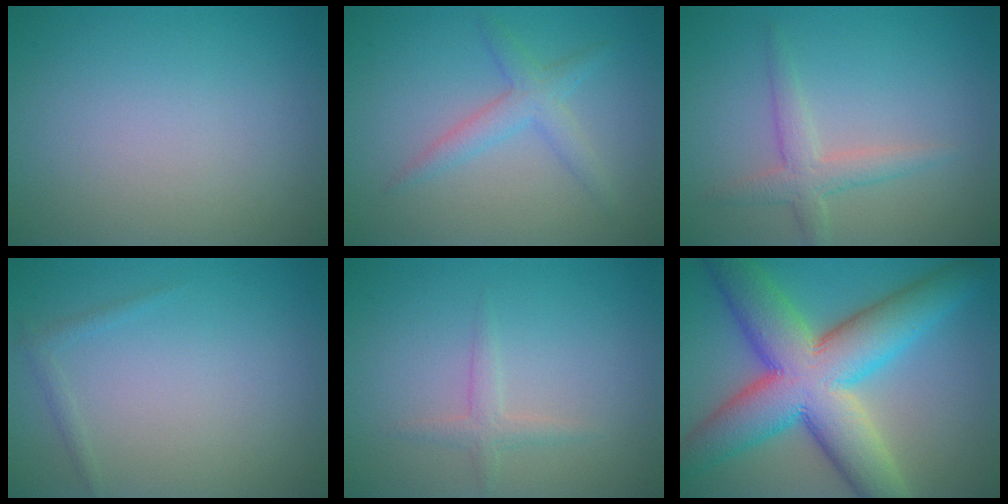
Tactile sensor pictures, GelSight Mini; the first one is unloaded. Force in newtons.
{"total": 2.5, "press": 2.5, "slide": 0.1}
{"total": 2.6, "press": 2.6, "slide": 0.1}
{"total": 0.8, "press": 0.8, "slide": 0.1}
{"total": 1.5, "press": 1.5, "slide": 0.1}
{"total": 13.2, "press": 13.2, "slide": 0.7}